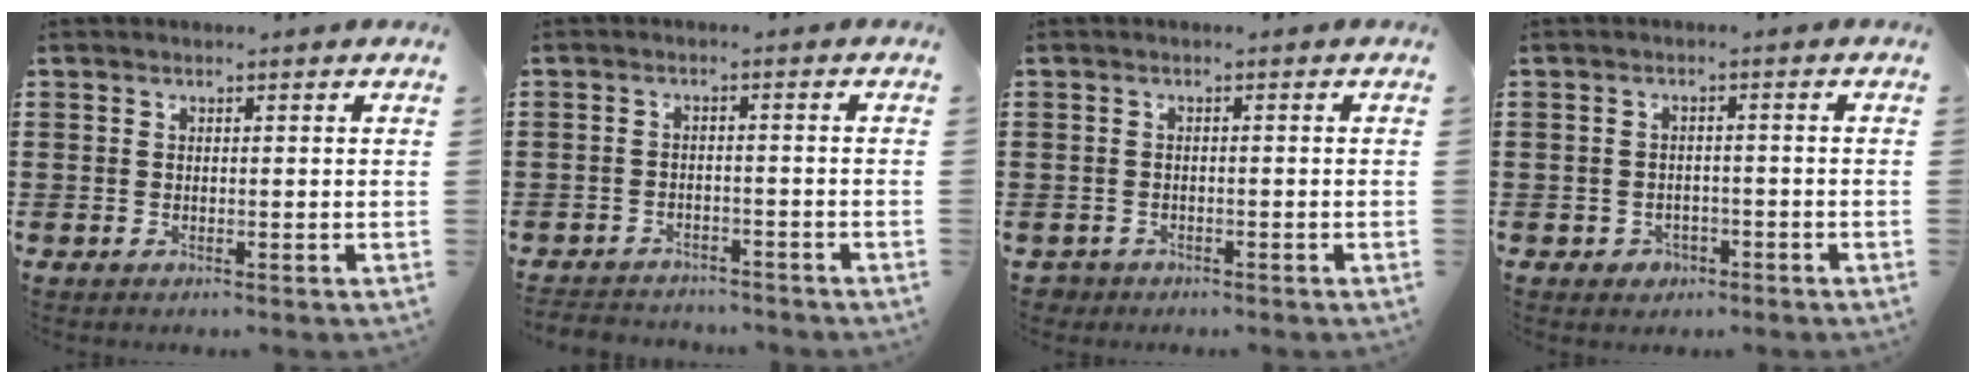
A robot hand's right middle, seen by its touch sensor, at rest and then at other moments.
{"total": 2.7, "force": [-2.6, 0.4, -0.3], "torque": [-0.004, -0.002, -0.058]}
{"total": 1.3, "force": [-1.2, 0.5, -0.2], "torque": [-0.003, 0.001, -0.027]}
{"total": 1.6, "force": [-1.1, 1.1, 0.2], "torque": [-0.011, -0.002, -0.026]}